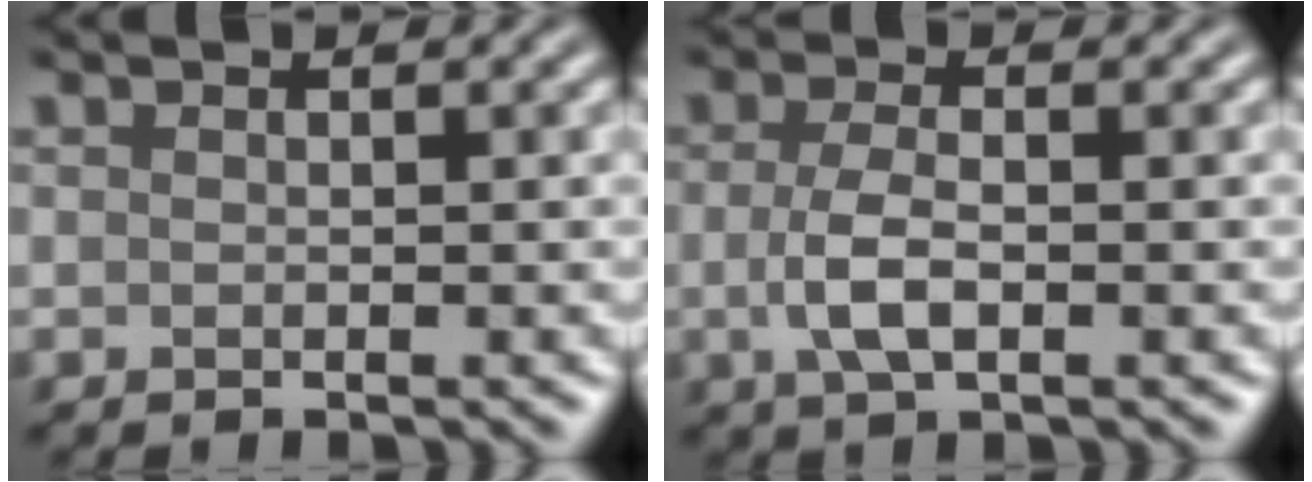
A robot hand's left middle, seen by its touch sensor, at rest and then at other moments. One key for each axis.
{"total": 3.2, "fx": -0.4, "fy": 1.3, "fz": 2.9, "tx": -0.065, "ty": -0.003, "tz": -0.011}